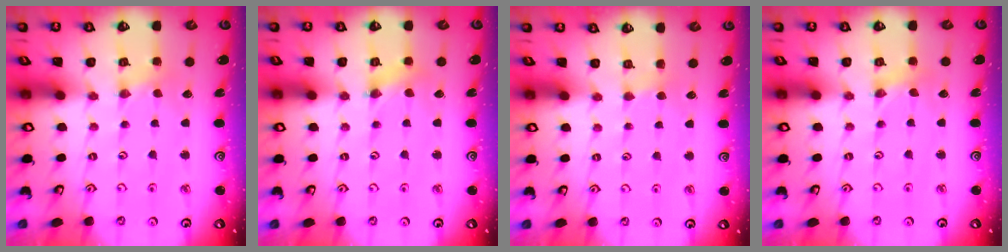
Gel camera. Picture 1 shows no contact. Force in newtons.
{"total": 2.4, "press": 2.3, "slide": 0.4}
{"total": 2.0, "press": 2.0, "slide": 0.3}
{"total": 0.0}